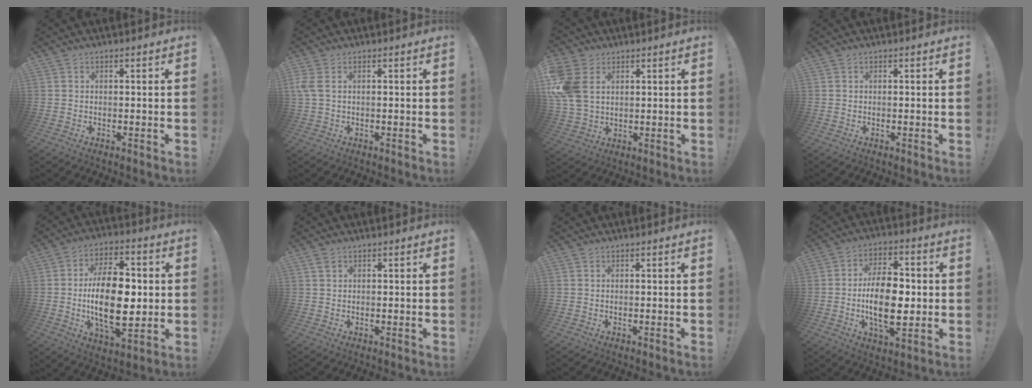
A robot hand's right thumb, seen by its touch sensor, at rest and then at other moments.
{"total": 2.7, "force": [0.6, 0.9, 2.5], "torque": [-0.060, -0.002, 0.012]}
{"total": 11.9, "force": [3.3, 8.5, 7.7], "torque": [-0.166, -0.005, 0.068]}
{"total": 0.0}
{"total": 21.0, "force": [-0.6, 11.2, 17.8], "torque": [-0.316, -0.004, -0.015]}
{"total": 1.3, "force": [0.9, 0.8, 0.5], "torque": [-0.004, 0.001, 0.015]}
{"total": 0.0}
{"total": 16.5, "force": [-1.7, 8.9, 13.8], "torque": [-0.244, 0.001, -0.036]}